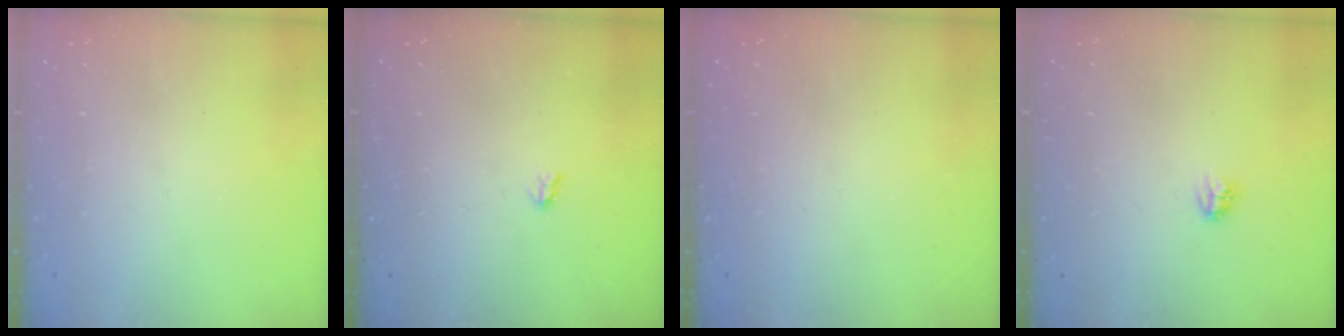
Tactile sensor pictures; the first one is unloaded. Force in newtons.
{"total": 1.9, "press": 1.9, "slide": 0.3}
{"total": 0.0}
{"total": 2.8, "press": 2.8, "slide": 0.3}